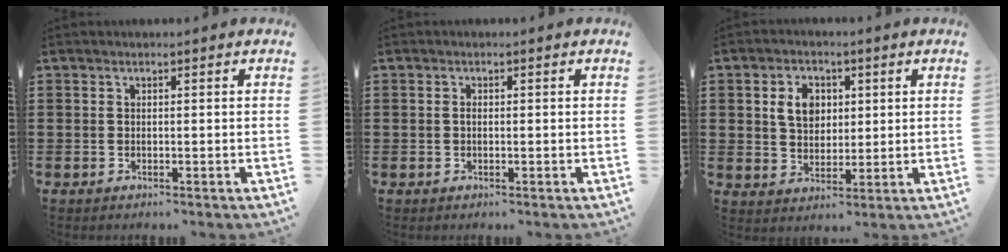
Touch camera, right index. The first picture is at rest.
{"total": 0.7, "force": [-0.1, 0.4, 0.6], "torque": [-0.014, -0.001, -0.001]}
{"total": 5.5, "force": [1.5, 4.2, 3.3], "torque": [-0.071, 0.013, 0.024]}